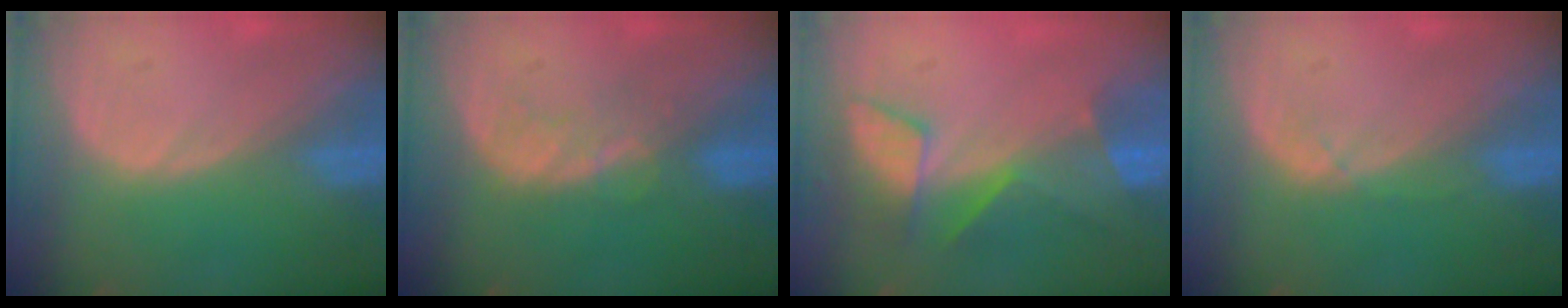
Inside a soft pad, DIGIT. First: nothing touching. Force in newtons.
{"total": 3.7, "press": 3.7, "slide": 0.5}
{"total": 8.4, "press": 7.2, "slide": 4.4}
{"total": 1.1, "press": 1.1, "slide": 0.2}